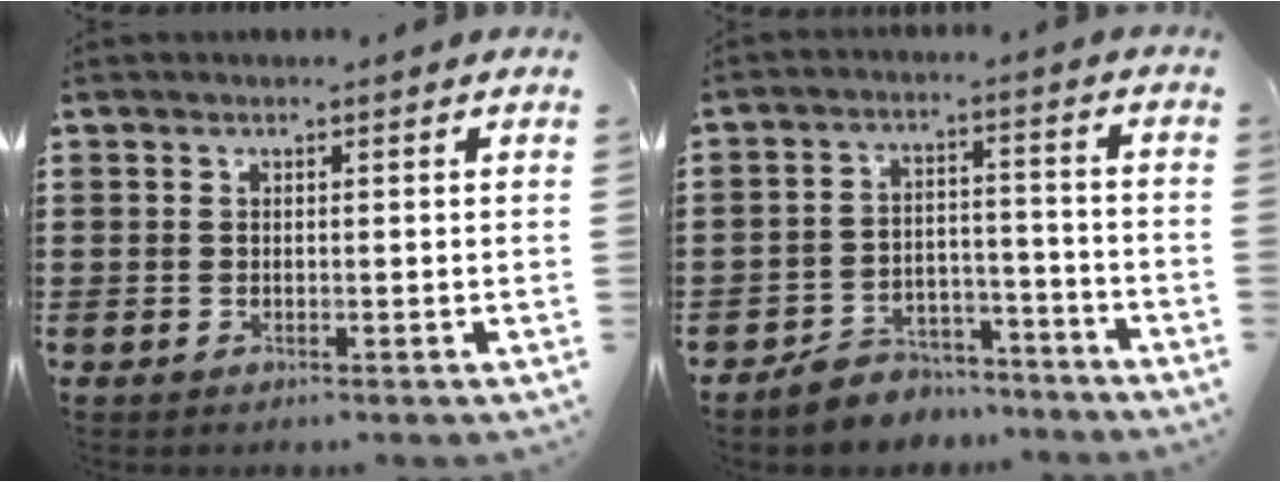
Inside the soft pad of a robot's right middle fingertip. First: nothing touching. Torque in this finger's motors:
{"motor_torque": [0.91, -0.38, 0.16, 0.13]}